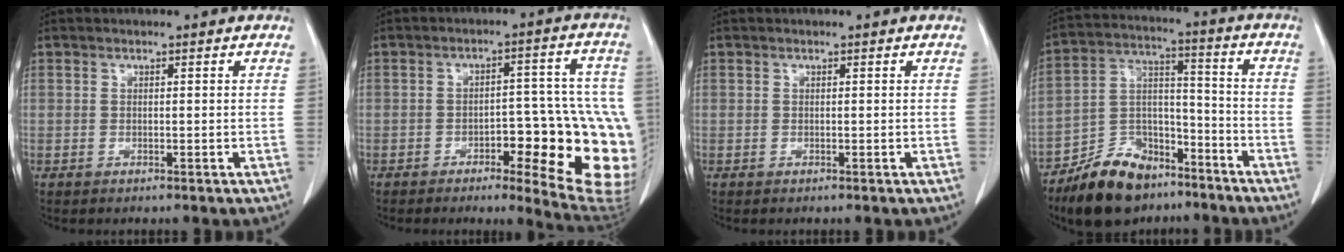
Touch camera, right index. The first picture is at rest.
{"total": 17.6, "force": [-5.1, 4.6, 16.2], "torque": [-0.118, 0.027, -0.044]}
{"total": 0.0}
{"total": 13.6, "force": [-10.4, 6.7, 5.6], "torque": [-0.104, 0.020, -0.182]}